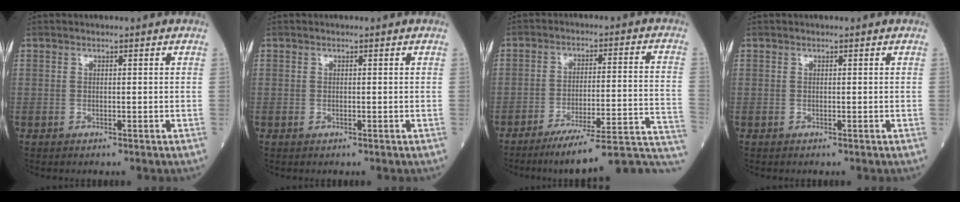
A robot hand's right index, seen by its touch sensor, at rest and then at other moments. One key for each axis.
{"total": 0.0}
{"total": 19.8, "fx": -17.1, "fy": 0.4, "fz": 10.1, "tx": -0.068, "ty": 0.018, "tz": -0.234}
{"total": 0.0}